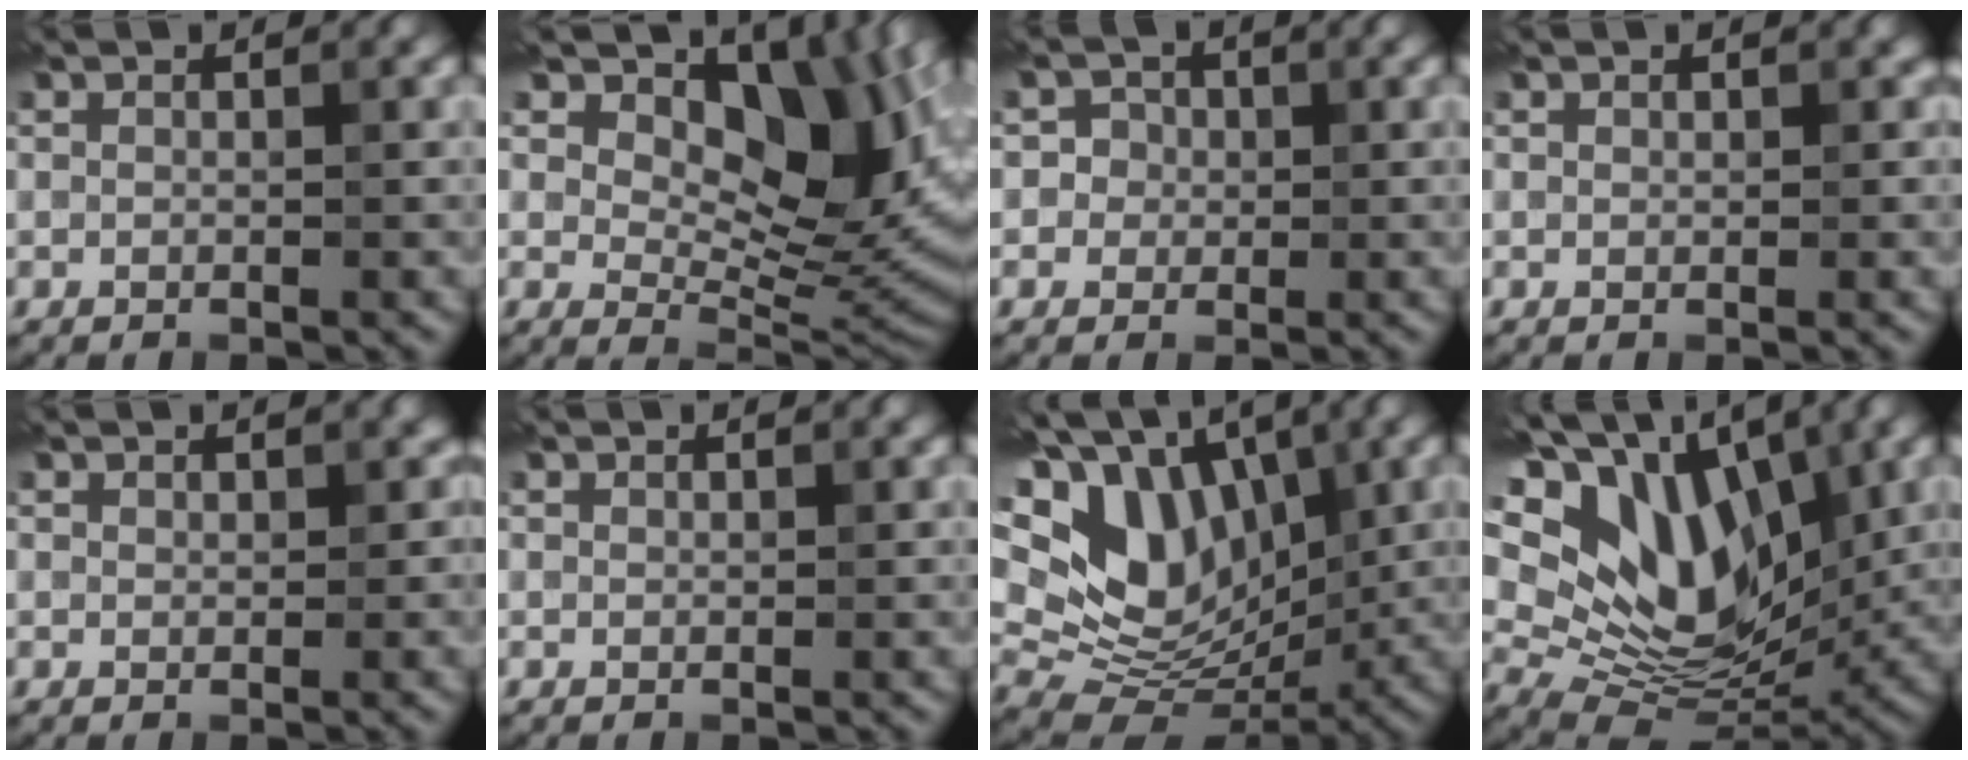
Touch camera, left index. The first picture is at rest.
{"total": 12.6, "force": [5.0, 6.9, 9.3], "torque": [-0.120, 0.005, 0.078]}
{"total": 2.1, "force": [0.1, 2.0, 0.3], "torque": [0.015, 0.010, -0.018]}
{"total": 0.8, "force": [0.3, 0.6, 0.3], "torque": [0.000, 0.004, 0.003]}
{"total": 1.0, "force": [0.5, 0.7, 0.4], "torque": [-0.002, 0.004, 0.005]}
{"total": 0.0}
{"total": 16.3, "force": [4.5, 12.0, 10.1], "torque": [-0.198, 0.038, 0.085]}
{"total": 15.6, "force": [5.5, 9.6, 10.9], "torque": [-0.187, 0.026, 0.102]}